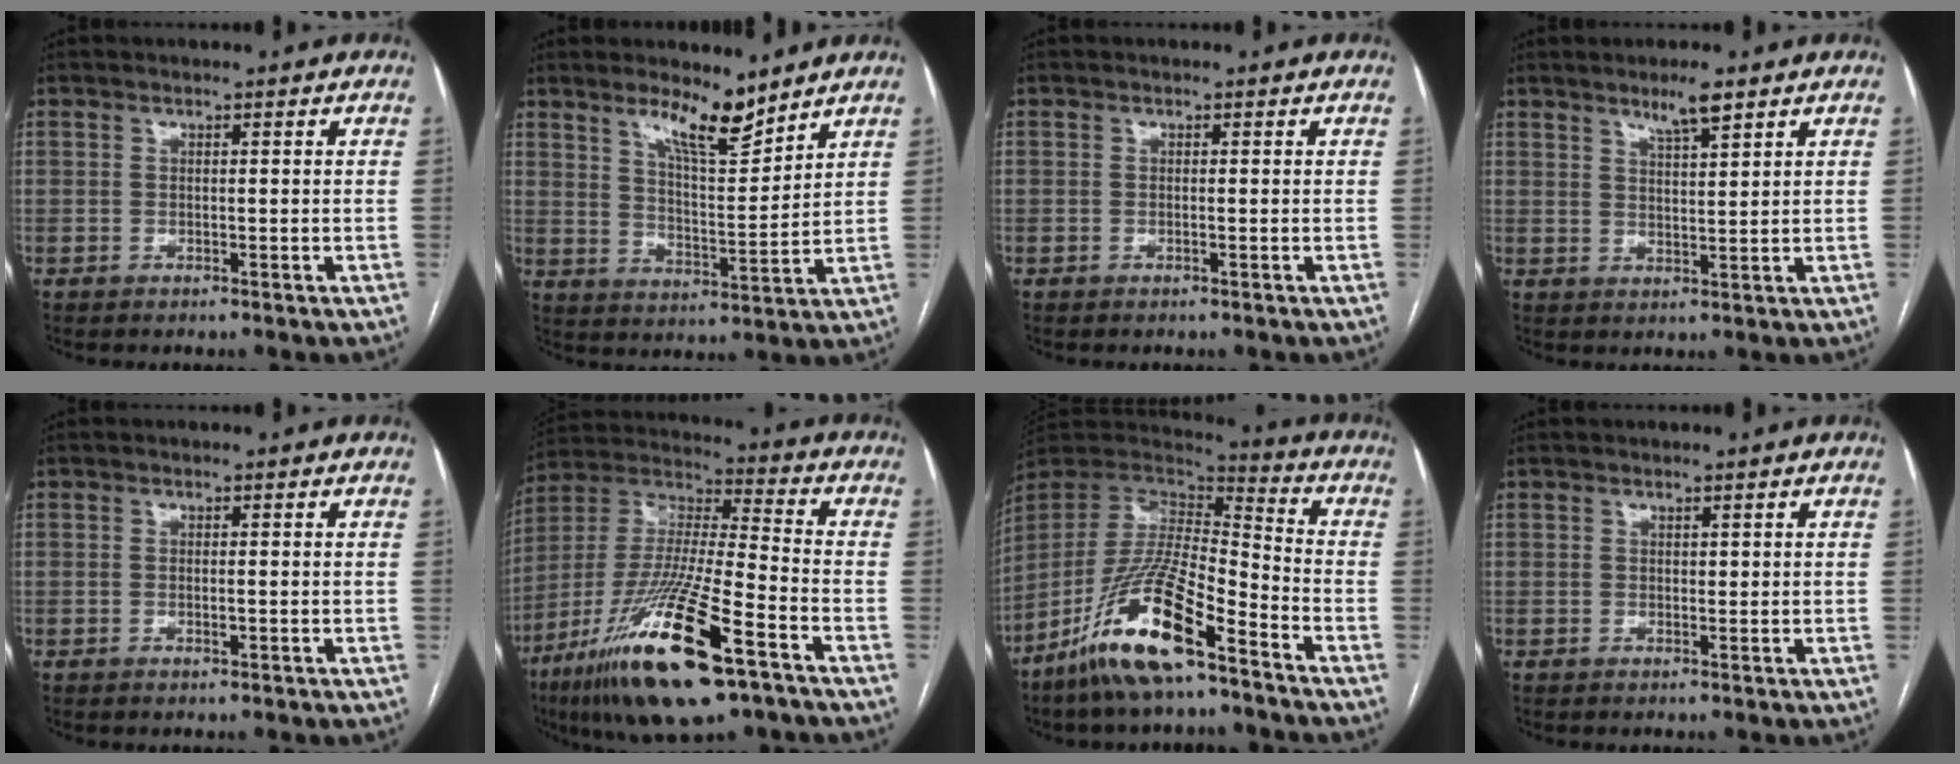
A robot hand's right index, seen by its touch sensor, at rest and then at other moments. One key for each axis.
{"total": 8.2, "fx": 6.4, "fy": 1.2, "fz": 4.9, "tx": -0.090, "ty": -0.014, "tz": 0.119}
{"total": 0.0}
{"total": 4.3, "fx": 3.2, "fy": 0.4, "fz": 2.9, "tx": -0.051, "ty": -0.004, "tz": 0.056}
{"total": 0.9, "fx": -0.2, "fy": 0.2, "fz": 0.8, "tx": -0.016, "ty": -0.002, "tz": -0.001}
{"total": 23.6, "fx": -12.7, "fy": 3.4, "fz": 19.6, "tx": -0.388, "ty": -0.049, "tz": -0.226}
{"total": 17.0, "fx": -10.8, "fy": 2.7, "fz": 12.8, "tx": -0.266, "ty": -0.018, "tz": -0.205}
{"total": 0.6, "fx": 0.3, "fy": 0.3, "fz": 0.3, "tx": 0.001, "ty": -0.002, "tz": 0.004}